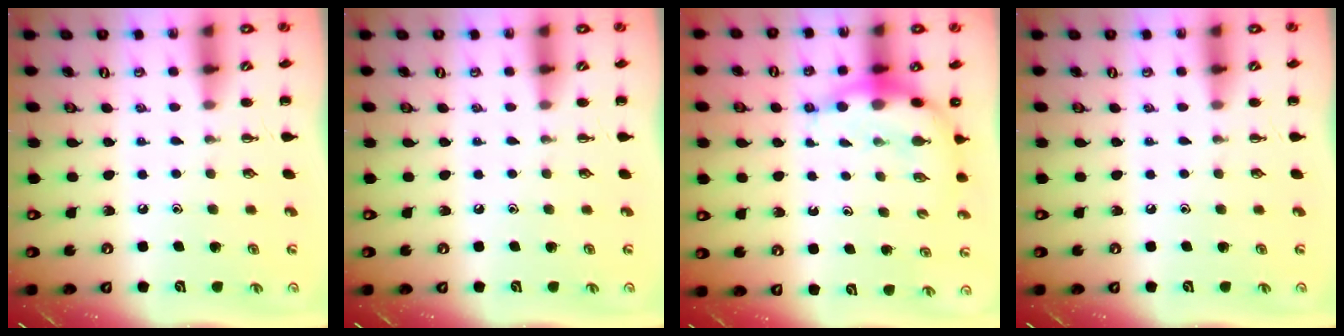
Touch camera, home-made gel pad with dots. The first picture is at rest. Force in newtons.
{"total": 0.0}
{"total": 7.7, "press": 7.5, "slide": 1.5}
{"total": 0.0}